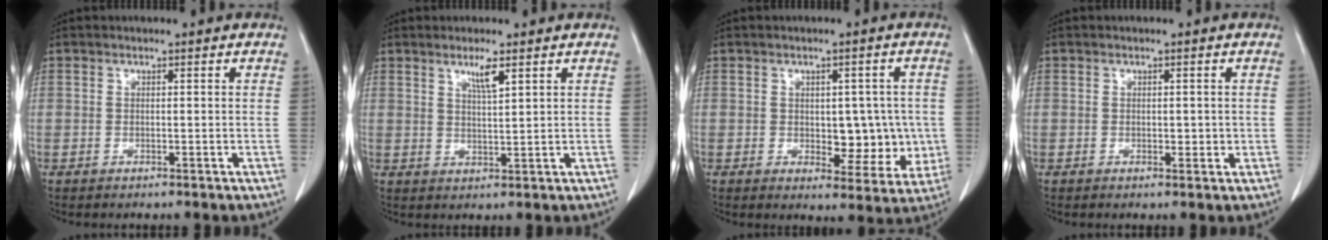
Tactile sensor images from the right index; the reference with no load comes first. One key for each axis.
{"total": 3.2, "fx": 1.9, "fy": 0.0, "fz": 2.5, "tx": -0.051, "ty": -0.004, "tz": 0.039}
{"total": 7.2, "fx": -0.4, "fy": 4.1, "fz": 5.9, "tx": -0.055, "ty": 0.006, "tz": 0.006}
{"total": 1.5, "fx": -0.1, "fy": 1.0, "fz": 1.1, "tx": -0.010, "ty": 0.000, "tz": 0.002}